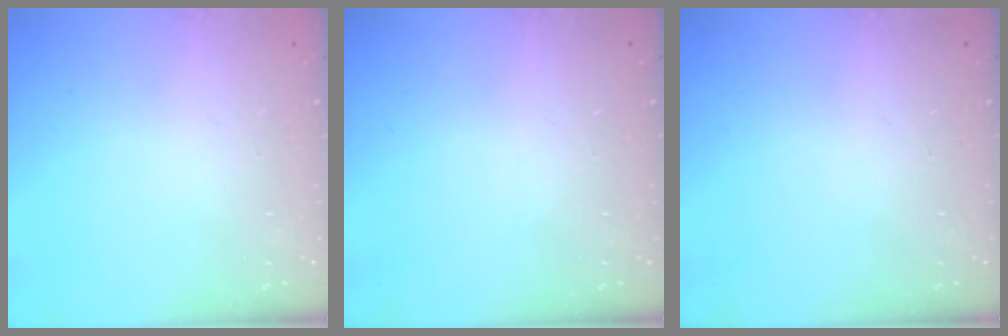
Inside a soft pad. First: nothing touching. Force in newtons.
{"total": 0.0}
{"total": 0.0}